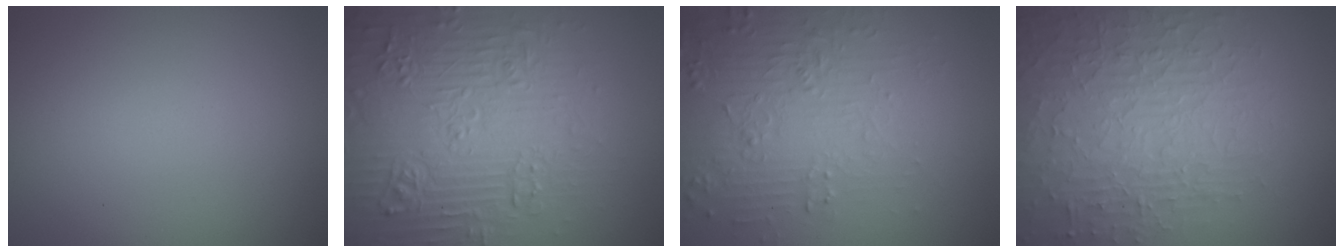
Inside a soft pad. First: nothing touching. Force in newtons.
{"total": 7.9, "press": 7.7, "slide": 1.9}
{"total": 4.5, "press": 4.3, "slide": 1.3}
{"total": 8.2, "press": 5.9, "slide": 5.7}